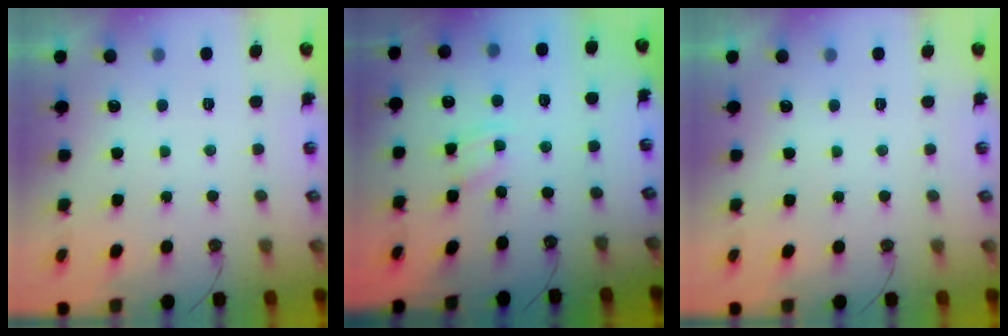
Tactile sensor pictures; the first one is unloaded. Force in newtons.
{"total": 2.9, "press": 2.9, "slide": 0.4}
{"total": 0.0}